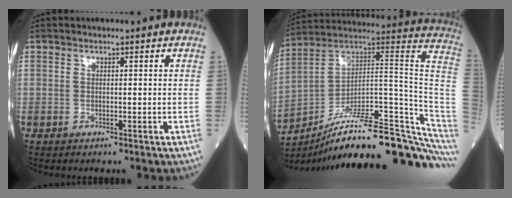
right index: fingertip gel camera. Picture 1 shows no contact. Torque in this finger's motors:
{"motor_torque": [0.62, -1.52, 0.05, -0.14]}